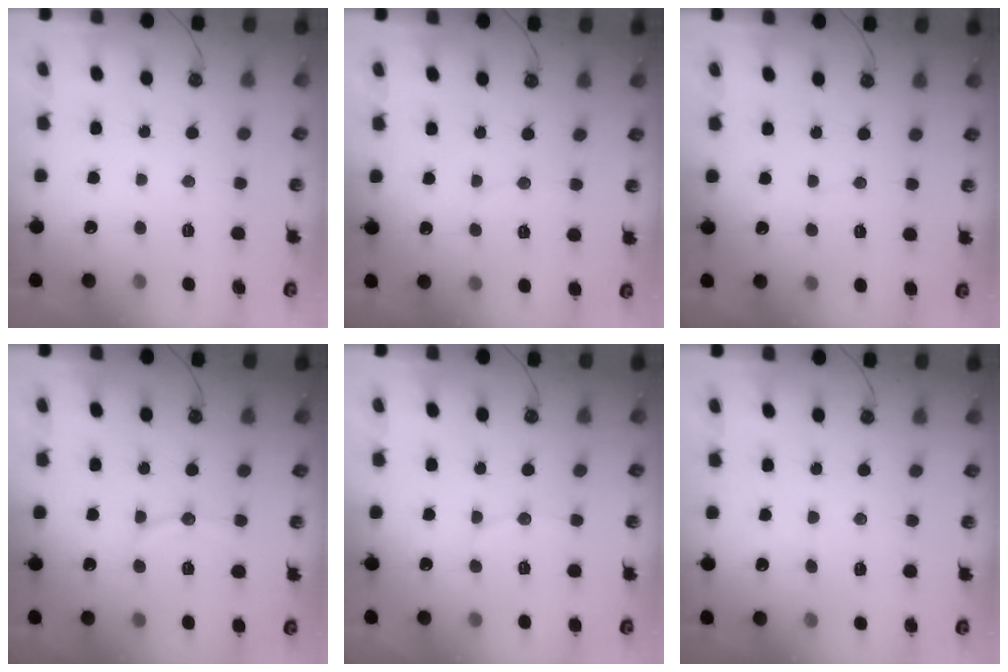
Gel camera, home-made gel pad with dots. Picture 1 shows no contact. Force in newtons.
{"total": 2.5, "press": 2.5, "slide": 0.3}
{"total": 1.6, "press": 1.5, "slide": 0.1}
{"total": 9.6, "press": 9.5, "slide": 1.0}
{"total": 5.9, "press": 5.8, "slide": 1.2}
{"total": 3.7, "press": 3.6, "slide": 0.4}